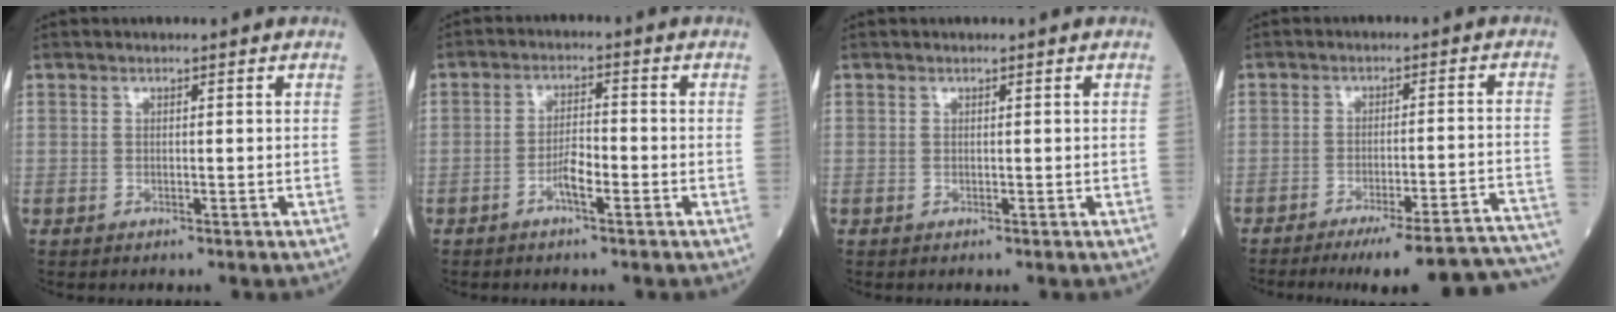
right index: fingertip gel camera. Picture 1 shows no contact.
{"total": 3.7, "force": [-1.8, 0.7, 3.2], "torque": [-0.060, 0.005, -0.033]}
{"total": 0.0}
{"total": 21.2, "force": [-19.9, -0.4, 7.3], "torque": [-0.027, -0.004, -0.247]}